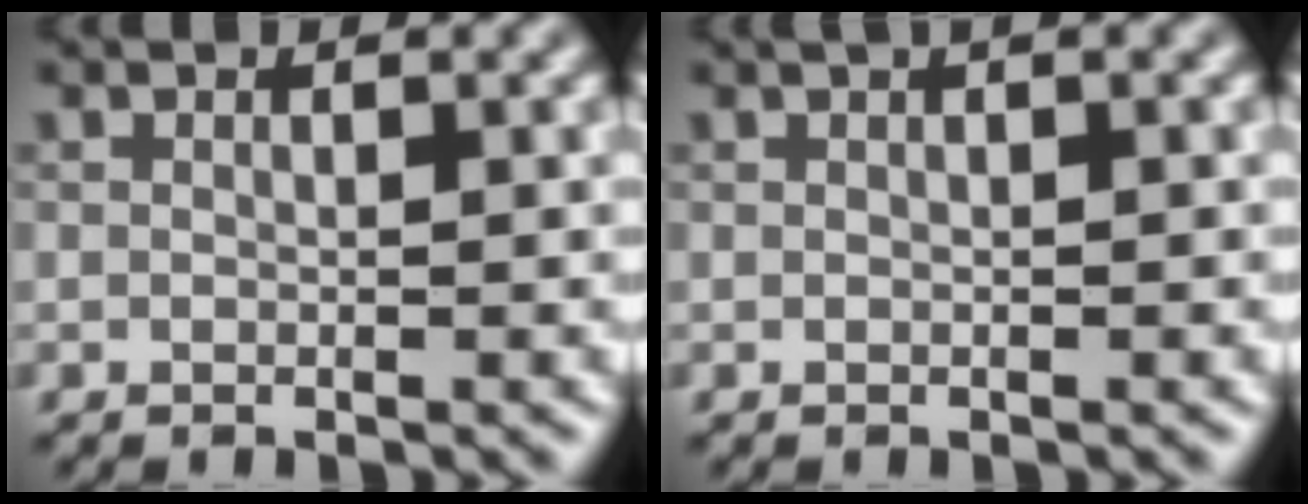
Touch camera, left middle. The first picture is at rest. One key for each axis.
{"total": 0.9, "fx": 0.5, "fy": 0.2, "fz": 0.8, "tx": -0.013, "ty": 0.005, "tz": 0.009}